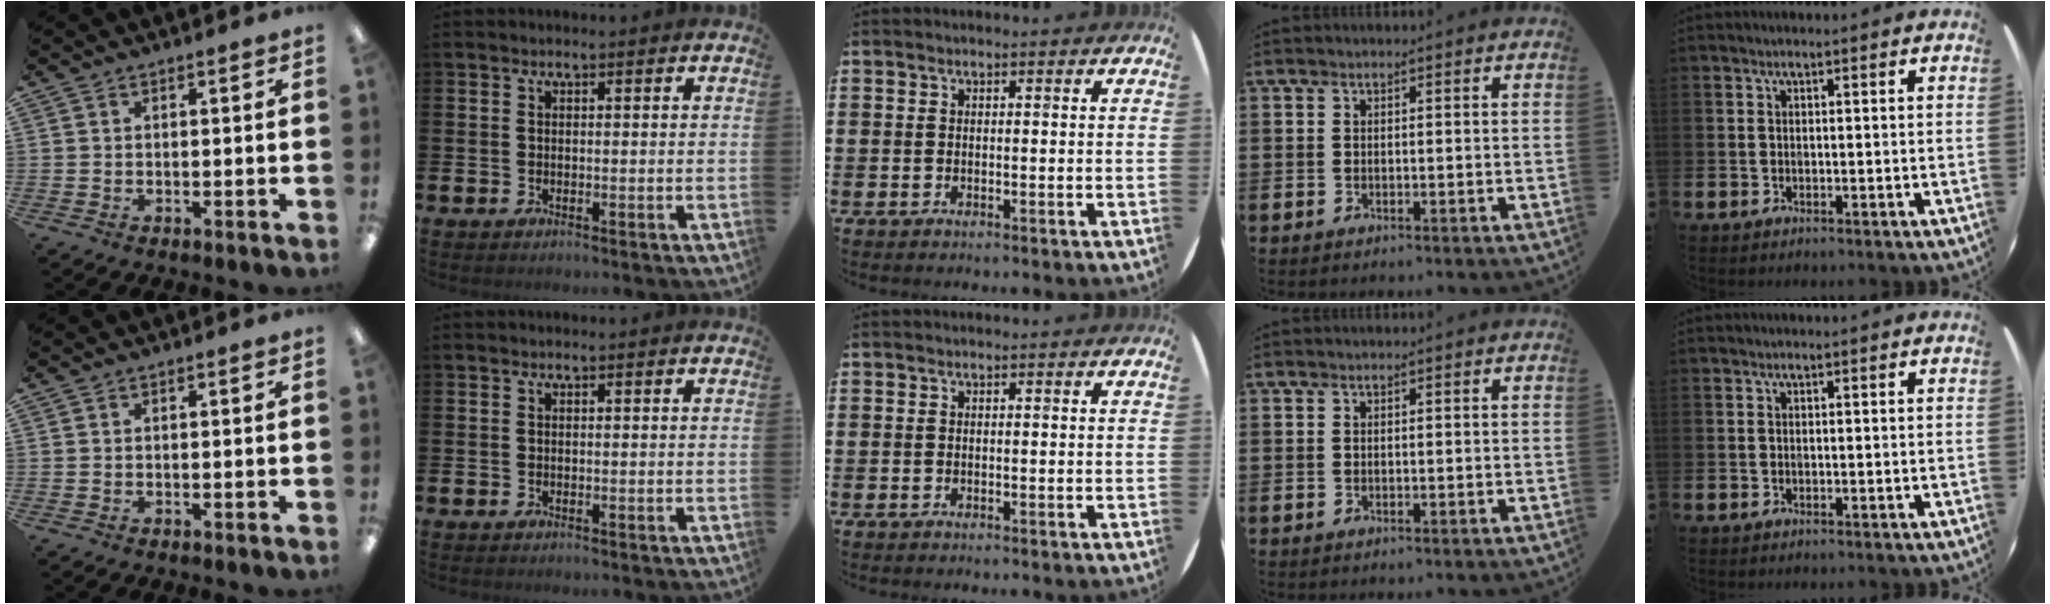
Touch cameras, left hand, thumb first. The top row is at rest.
{}